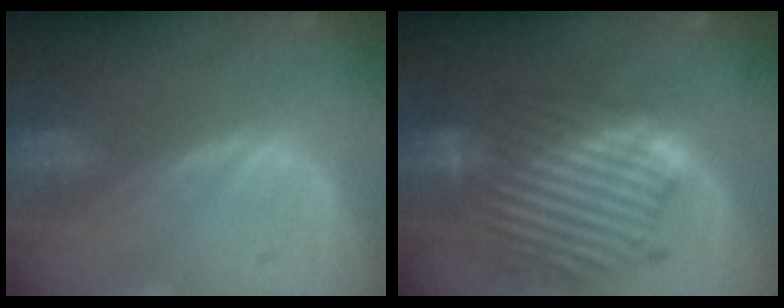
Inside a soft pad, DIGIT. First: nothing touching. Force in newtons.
{"total": 12.7, "press": 12.6, "slide": 1.1}